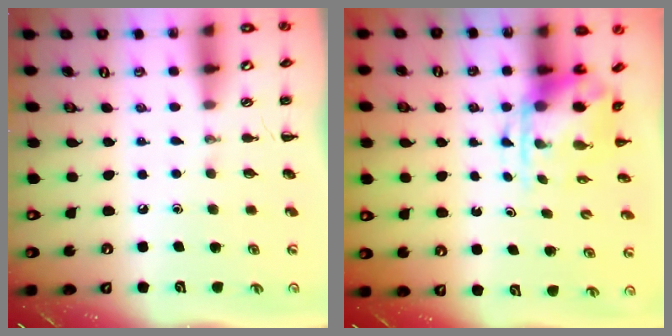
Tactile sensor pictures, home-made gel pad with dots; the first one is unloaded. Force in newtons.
{"total": 4.1, "press": 4.0, "slide": 0.6}